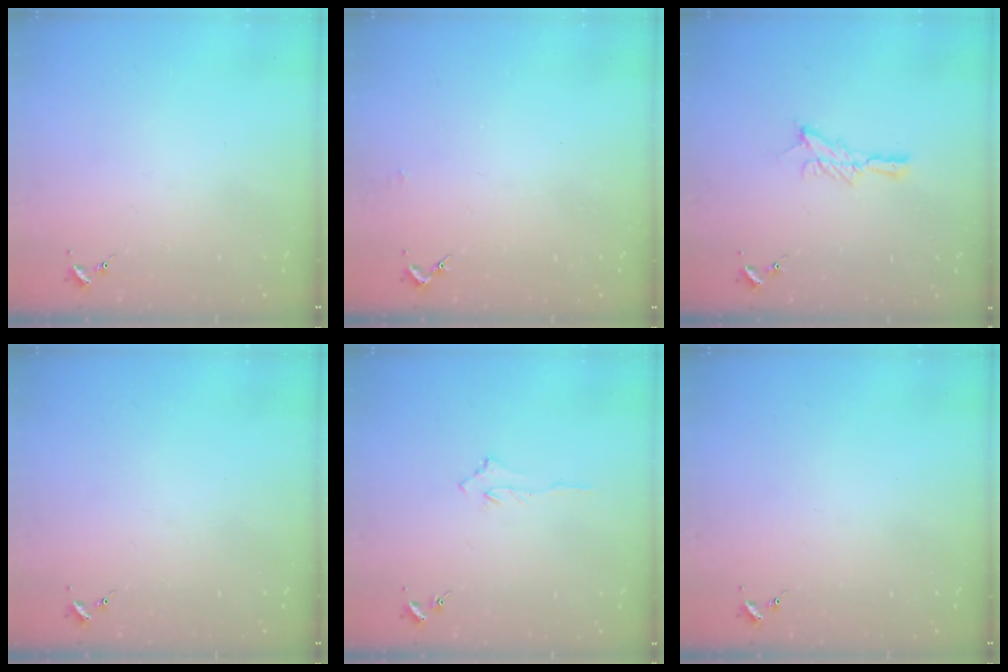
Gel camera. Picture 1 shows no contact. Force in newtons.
{"total": 1.4, "press": 1.4, "slide": 0.1}
{"total": 7.6, "press": 7.6, "slide": 0.1}
{"total": 0.0}
{"total": 2.9, "press": 2.9, "slide": 0.4}
{"total": 0.0}